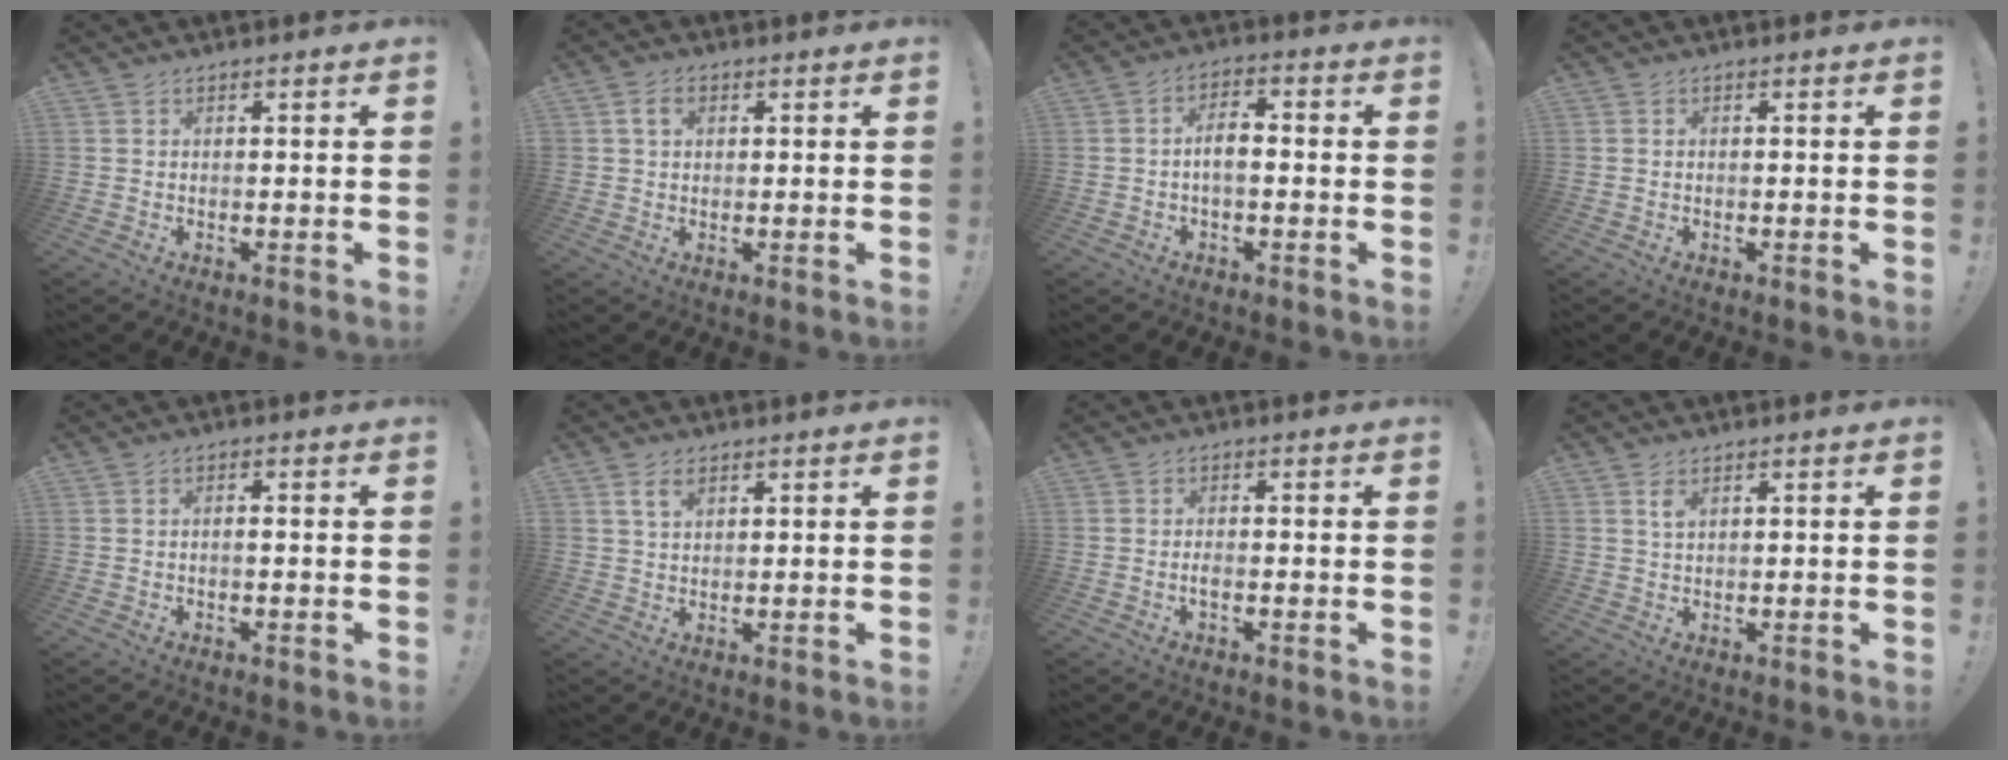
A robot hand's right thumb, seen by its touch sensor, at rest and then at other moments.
{"total": 3.2, "force": [1.2, 2.2, 2.1], "torque": [-0.033, 0.003, 0.020]}
{"total": 5.9, "force": [-0.9, 2.6, 5.2], "torque": [-0.097, 0.007, -0.018]}
{"total": 0.0}
{"total": 1.3, "force": [-0.7, -0.1, 1.1], "torque": [-0.026, 0.004, -0.012]}
{"total": 3.4, "force": [1.9, 1.6, 2.2], "torque": [-0.038, -0.004, 0.034]}
{"total": 1.6, "force": [-0.8, 0.4, 1.4], "torque": [-0.032, 0.005, -0.013]}
{"total": 2.1, "force": [1.0, 0.9, 1.6], "torque": [-0.025, -0.002, 0.016]}